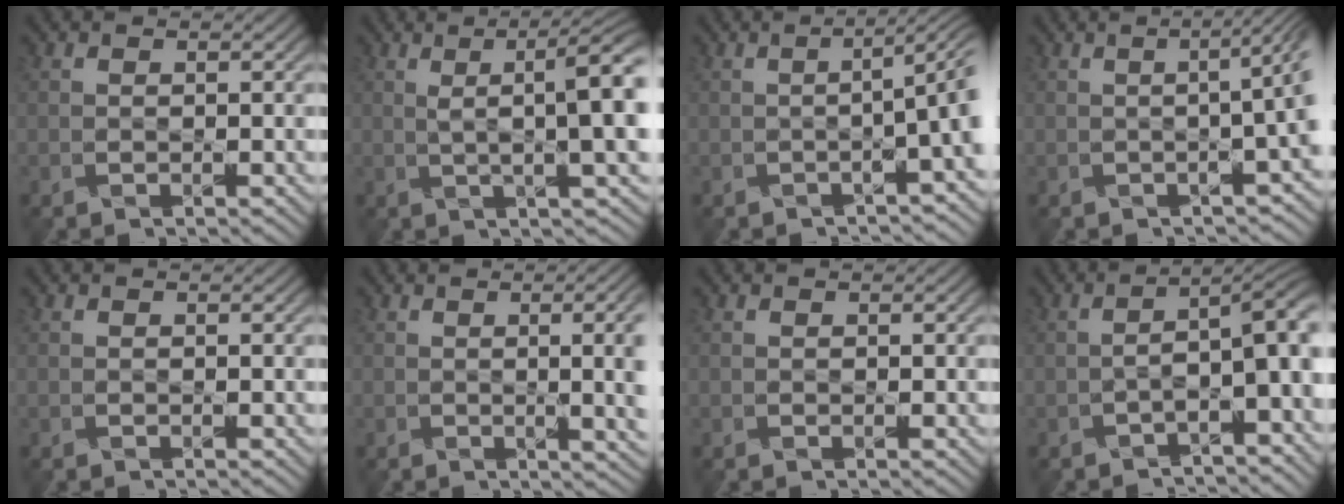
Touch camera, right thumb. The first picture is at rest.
{"total": 7.9, "force": [1.8, 1.2, 7.6], "torque": [-0.107, 0.016, 0.031]}
{"total": 5.9, "force": [-1.3, 0.8, 5.7], "torque": [-0.068, 0.010, -0.021]}
{"total": 7.3, "force": [-0.8, 1.8, 7.0], "torque": [-0.065, 0.009, -0.018]}
{"total": 0.0}
{"total": 8.5, "force": [-0.2, 3.0, 7.9], "torque": [-0.082, 0.007, 0.011]}
{"total": 0.0}
{"total": 5.4, "force": [-2.3, 1.2, 4.8], "torque": [-0.071, 0.007, -0.037]}